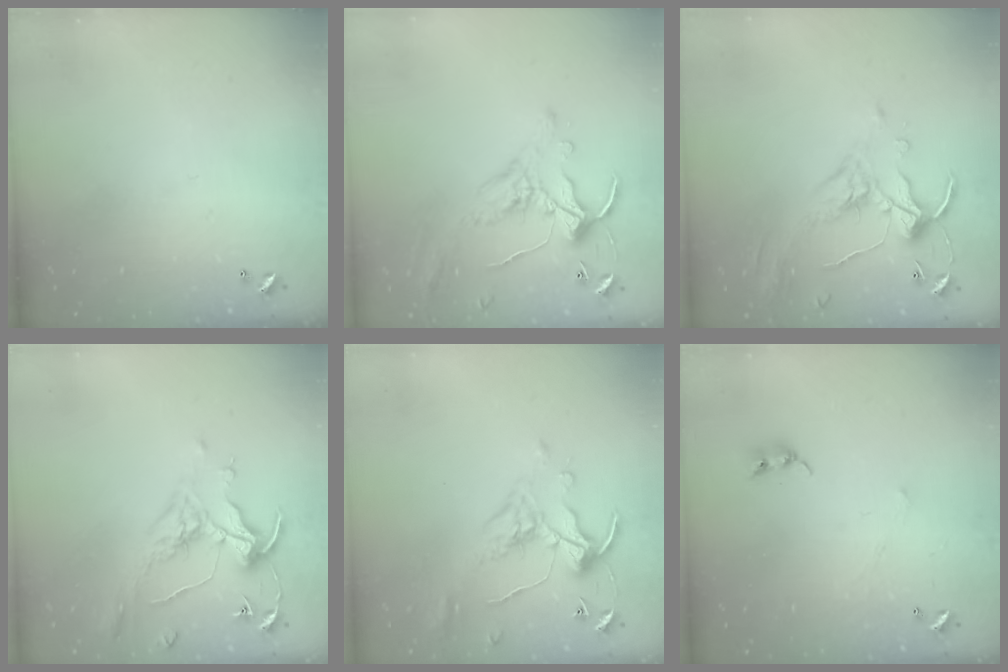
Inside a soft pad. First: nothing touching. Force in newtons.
{"total": 0.9, "press": 0.1, "slide": 0.9}
{"total": 1.1, "press": 0.5, "slide": 1.0}
{"total": 0.8, "press": 0.7, "slide": 0.5}
{"total": 1.1, "press": 0.6, "slide": 0.9}
{"total": 2.4, "press": 2.3, "slide": 0.4}